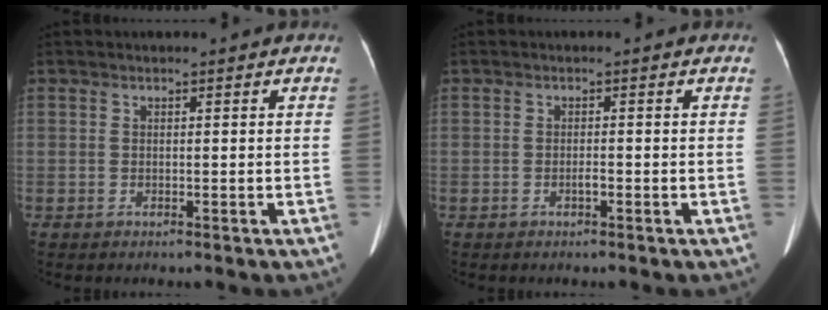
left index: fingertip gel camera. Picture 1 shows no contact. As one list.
[{"total": 0.8, "force": [-0.5, 0.1, 0.6], "torque": [-0.013, 0.001, -0.007]}]